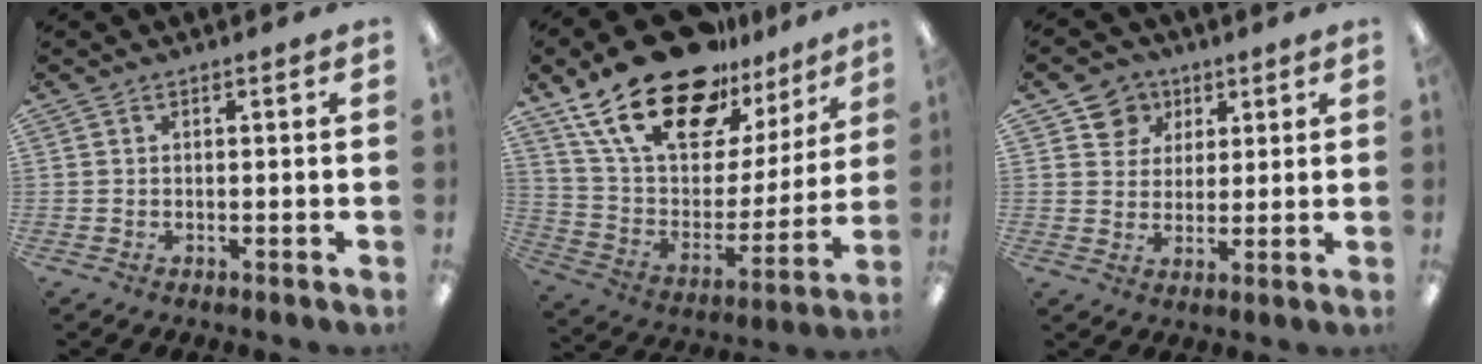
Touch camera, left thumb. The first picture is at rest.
{"total": 26.0, "force": [18.4, 12.0, 13.8], "torque": [-0.248, -0.115, 0.324]}
{"total": 6.9, "force": [3.8, 5.7, 0.7], "torque": [-0.011, -0.011, 0.068]}